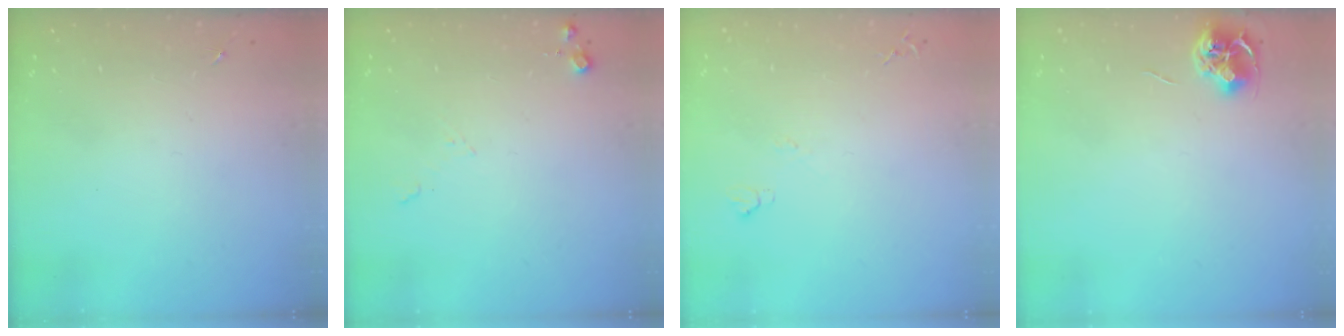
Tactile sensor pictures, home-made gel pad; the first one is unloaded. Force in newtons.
{"total": 6.2, "press": 6.2, "slide": 0.5}
{"total": 4.0, "press": 4.0, "slide": 0.6}
{"total": 7.1, "press": 7.1, "slide": 0.4}